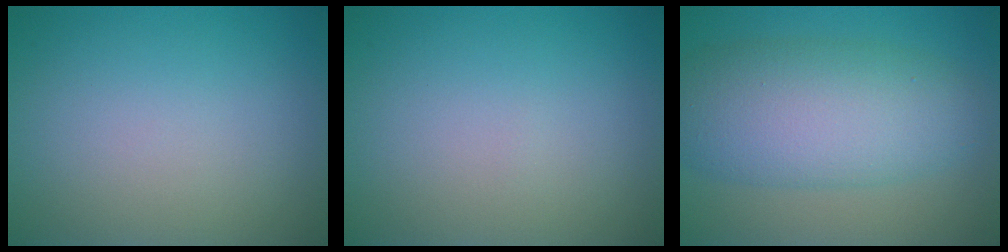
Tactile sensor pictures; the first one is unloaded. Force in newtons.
{"total": 0.0}
{"total": 8.5, "press": 8.5, "slide": 0.1}